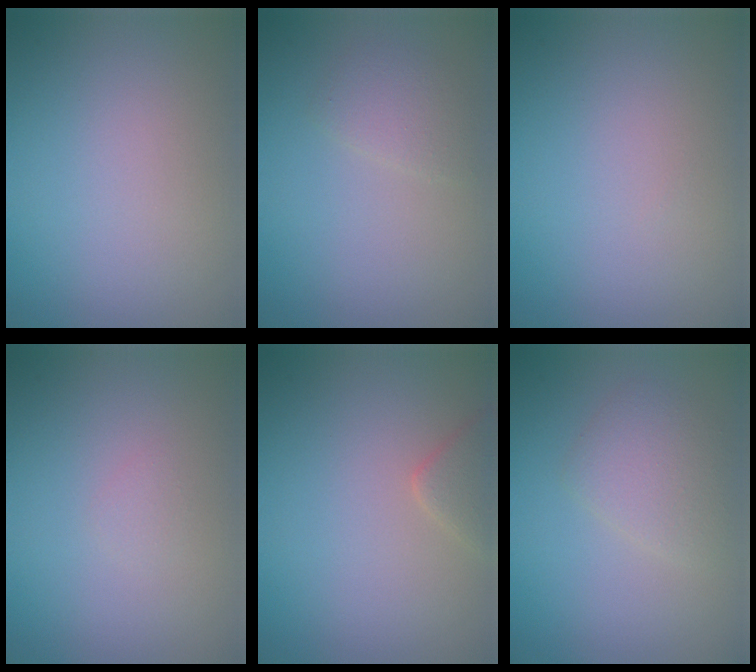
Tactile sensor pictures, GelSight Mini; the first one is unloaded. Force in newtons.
{"total": 1.6, "press": 1.6, "slide": 0.1}
{"total": 0.0}
{"total": 0.5, "press": 0.5, "slide": 0.0}
{"total": 1.6, "press": 1.6, "slide": 0.1}
{"total": 2.4, "press": 2.4, "slide": 0.1}